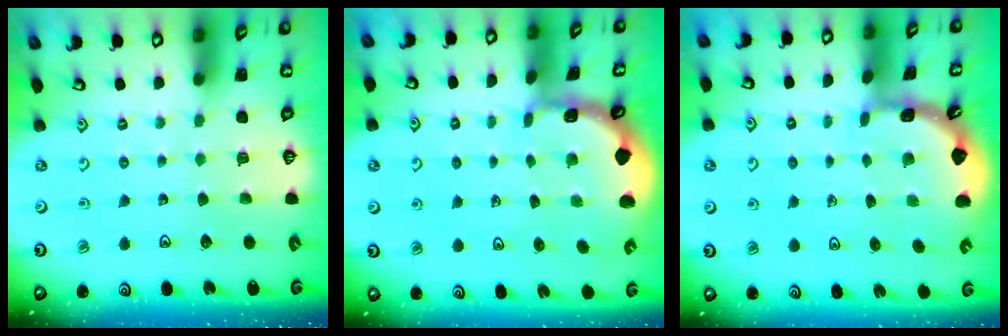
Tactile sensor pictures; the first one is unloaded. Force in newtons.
{"total": 0.9, "press": 0.9, "slide": 0.2}
{"total": 1.7, "press": 1.7, "slide": 0.1}